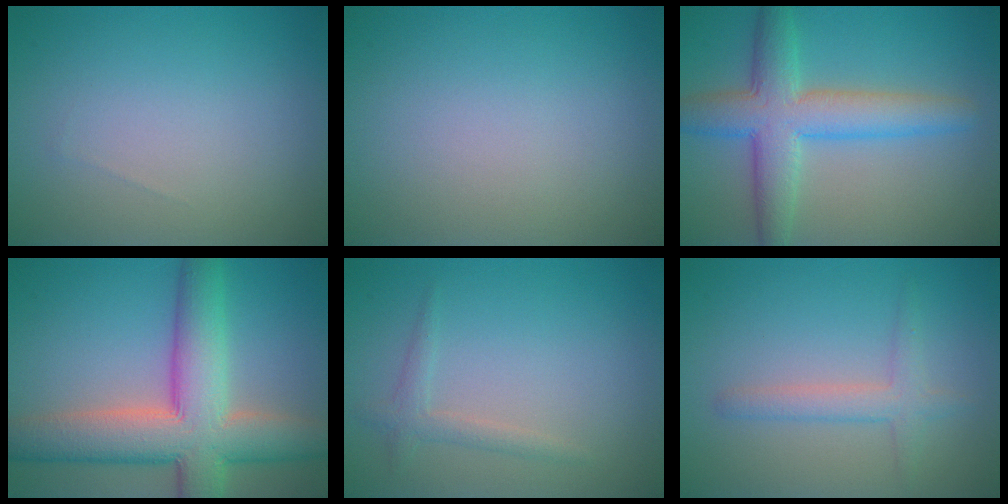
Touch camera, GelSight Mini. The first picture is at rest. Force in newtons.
{"total": 0.0}
{"total": 6.5, "press": 6.5, "slide": 0.2}
{"total": 10.3, "press": 10.3, "slide": 0.6}
{"total": 1.5, "press": 1.5, "slide": 0.0}
{"total": 2.4, "press": 2.4, "slide": 0.0}